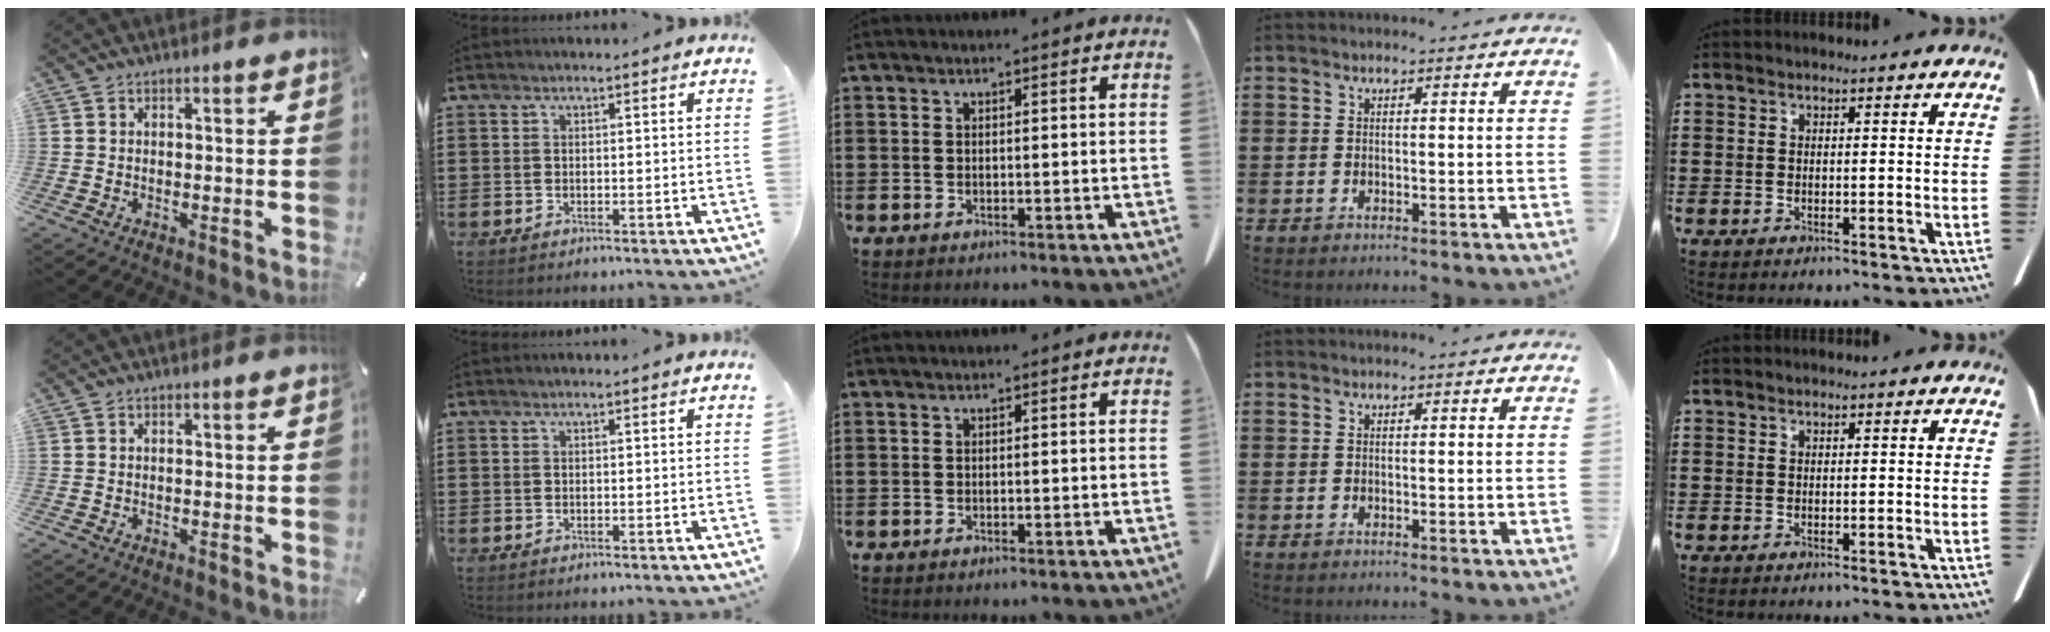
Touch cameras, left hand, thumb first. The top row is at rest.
{}